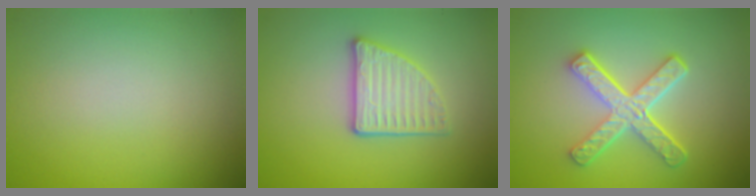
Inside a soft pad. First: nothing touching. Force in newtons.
{"total": 3.4, "press": 2.9, "slide": 1.7}
{"total": 5.0, "press": 3.7, "slide": 3.3}